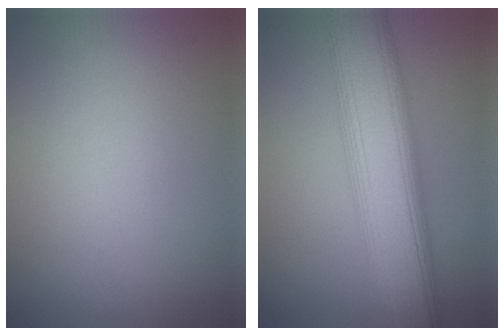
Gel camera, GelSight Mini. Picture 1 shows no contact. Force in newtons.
{"total": 10.8, "press": 10.8, "slide": 0.4}